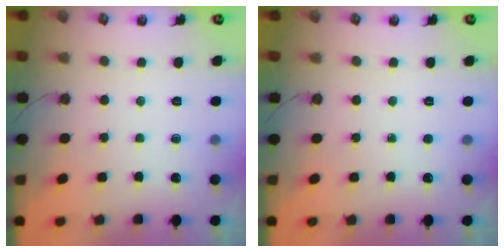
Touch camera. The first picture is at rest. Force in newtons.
{"total": 0.0}